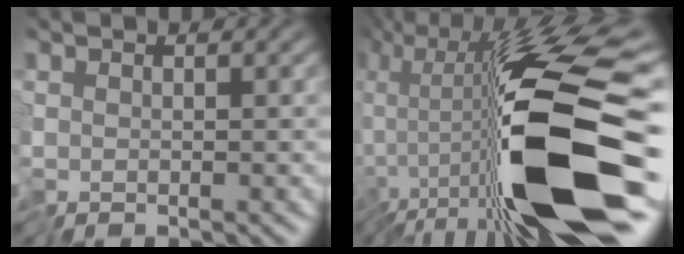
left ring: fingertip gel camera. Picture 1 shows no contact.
{"total": 15.9, "force": [-6.0, 3.6, 14.3], "torque": [-0.243, 0.007, -0.114]}